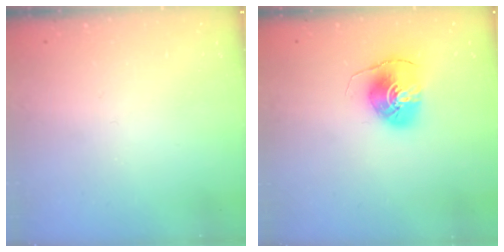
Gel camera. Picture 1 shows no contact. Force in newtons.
{"total": 7.7, "press": 7.7, "slide": 0.7}